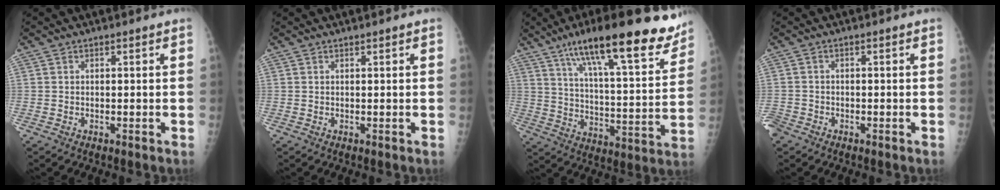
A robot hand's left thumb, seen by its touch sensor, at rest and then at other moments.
{"total": 0.5, "force": [0.4, 0.1, 0.3], "torque": [-0.004, 0.000, 0.005]}
{"total": 25.1, "force": [17.0, 5.8, 17.5], "torque": [-0.239, -0.048, 0.261]}
{"total": 3.4, "force": [-2.3, 2.3, 0.9], "torque": [-0.023, 0.004, -0.047]}